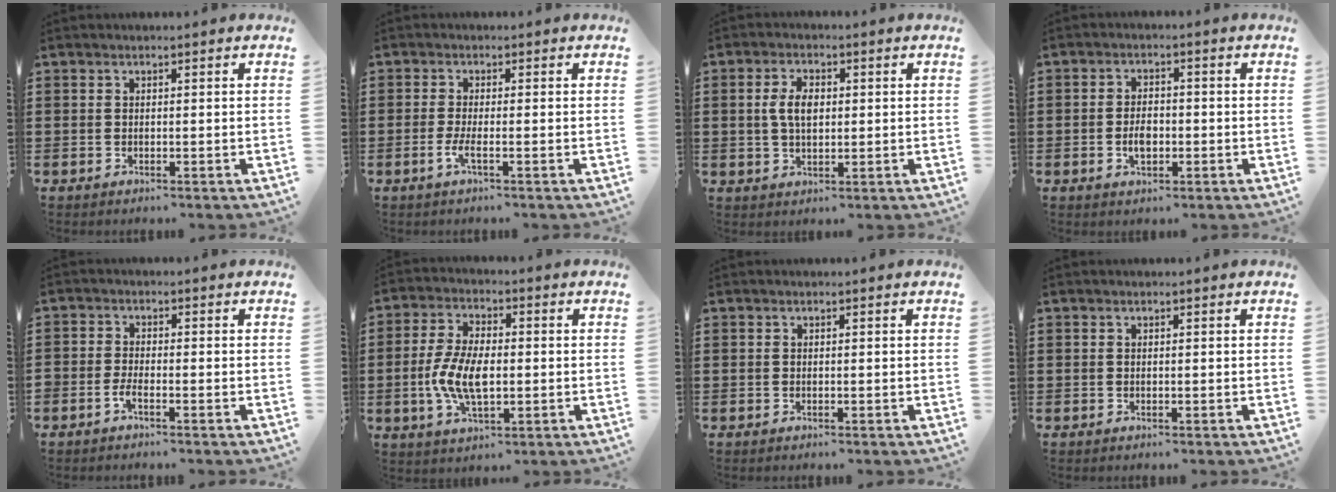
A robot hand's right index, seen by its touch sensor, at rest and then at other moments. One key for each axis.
{"total": 2.6, "fx": -1.2, "fy": 0.0, "fz": 2.3, "tx": -0.055, "ty": -0.011, "tz": -0.027}
{"total": 4.5, "fx": 0.7, "fy": 2.3, "fz": 3.8, "tx": -0.087, "ty": 0.008, "tz": 0.009}
{"total": 3.4, "fx": -0.8, "fy": 1.8, "fz": 2.8, "tx": -0.060, "ty": -0.002, "tz": -0.015}
{"total": 1.9, "fx": -1.6, "fy": 0.2, "fz": 1.1, "tx": -0.029, "ty": -0.004, "tz": -0.031}
{"total": 8.0, "fx": -1.2, "fy": 3.8, "fz": 6.9, "tx": -0.156, "ty": -0.002, "tz": -0.028}
{"total": 0.0}
{"total": 0.0}